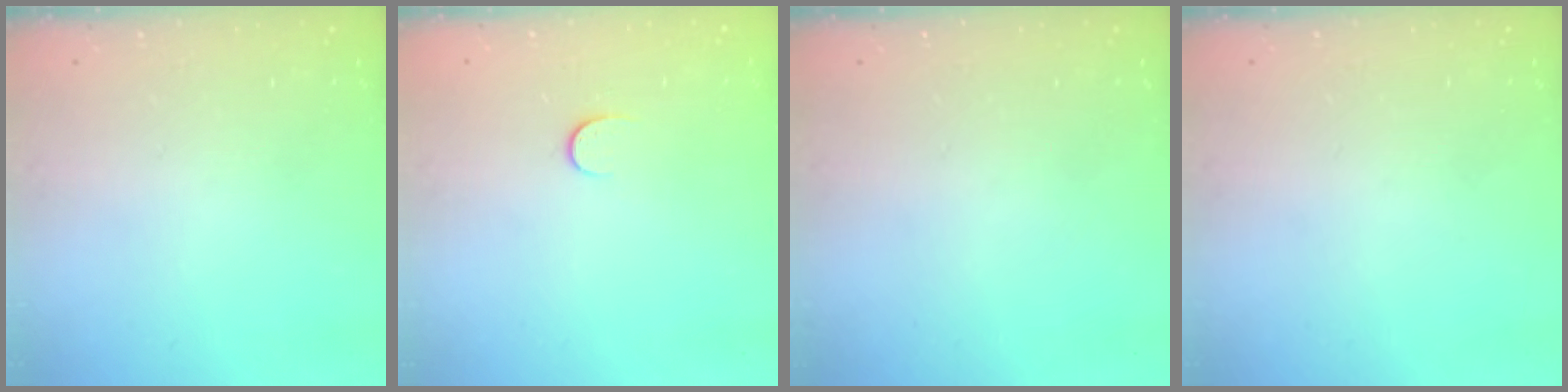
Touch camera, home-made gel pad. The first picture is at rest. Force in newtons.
{"total": 4.4, "press": 4.3, "slide": 0.7}
{"total": 0.0}
{"total": 0.0}